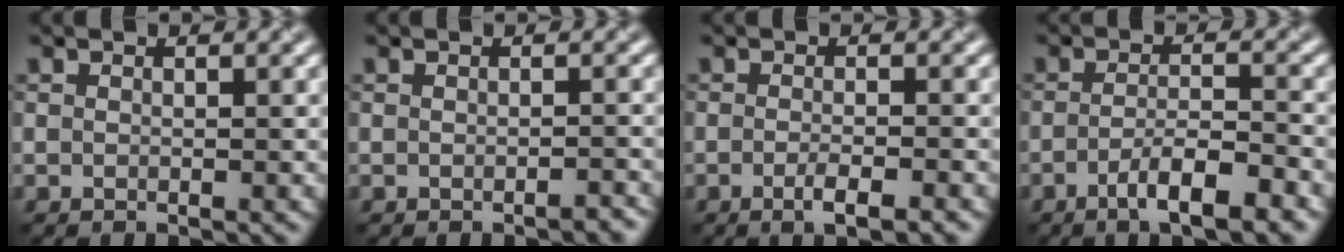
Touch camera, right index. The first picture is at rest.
{"total": 1.7, "force": [-0.9, 0.5, 1.3], "torque": [-0.015, 0.000, -0.009]}
{"total": 2.6, "force": [-1.3, 0.7, 2.1], "torque": [-0.030, 0.001, -0.023]}
{"total": 4.9, "force": [-2.8, 1.2, 3.9], "torque": [-0.066, 0.006, -0.048]}